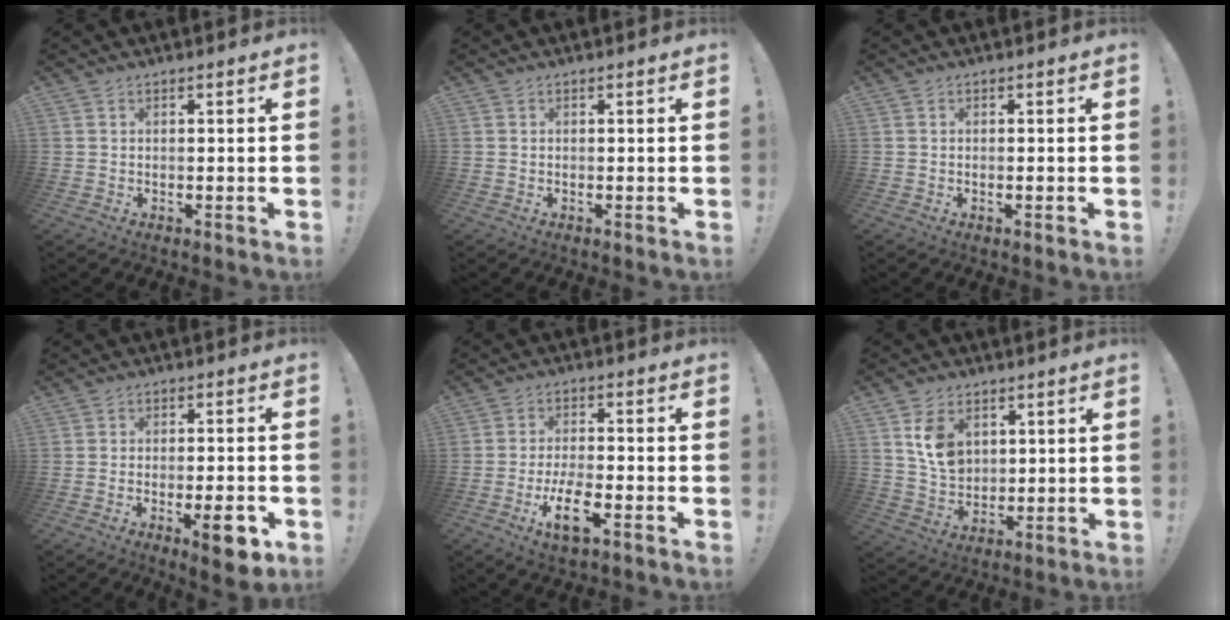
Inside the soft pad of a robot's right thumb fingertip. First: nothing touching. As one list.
[{"total": 0.0}, {"total": 0.6, "force": [-0.3, -0.1, 0.5], "torque": [-0.015, 0.003, -0.005]}, {"total": 7.9, "force": [-3.6, 2.3, 6.6], "torque": [-0.084, 0.013, -0.057]}, {"total": 9.9, "force": [-4.5, 3.4, 8.2], "torque": [-0.163, 0.013, -0.078]}, {"total": 9.7, "force": [4.0, 7.3, 5.1], "torque": [-0.072, -0.012, 0.080]}]